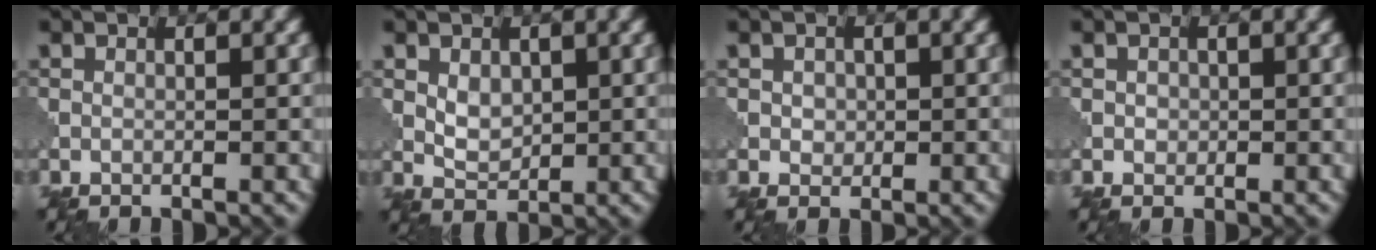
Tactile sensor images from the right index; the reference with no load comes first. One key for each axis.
{"total": 2.3, "fx": 0.4, "fy": 1.6, "fz": 1.6, "tx": -0.030, "ty": -0.002, "tz": 0.010}
{"total": 1.3, "fx": 0.2, "fy": 1.1, "fz": 0.6, "tx": -0.011, "ty": -0.001, "tz": 0.004}
{"total": 0.8, "fx": 0.1, "fy": 0.8, "fz": 0.3, "tx": -0.005, "ty": 0.000, "tz": 0.001}